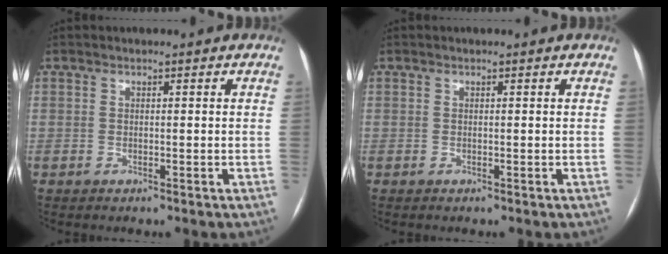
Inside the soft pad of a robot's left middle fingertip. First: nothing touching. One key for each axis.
{"total": 0.0}